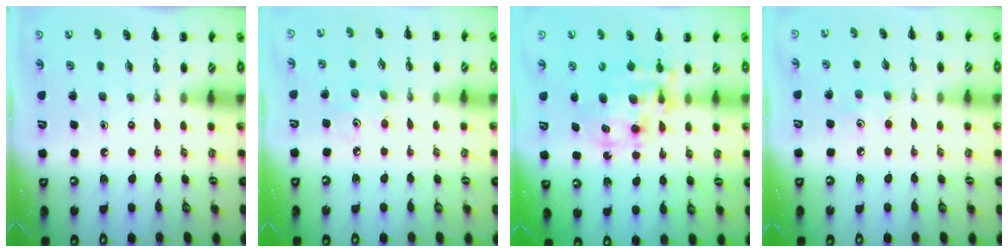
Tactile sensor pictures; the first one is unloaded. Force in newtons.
{"total": 3.4, "press": 3.3, "slide": 0.9}
{"total": 11.9, "press": 11.6, "slide": 2.7}
{"total": 4.2, "press": 4.1, "slide": 1.1}